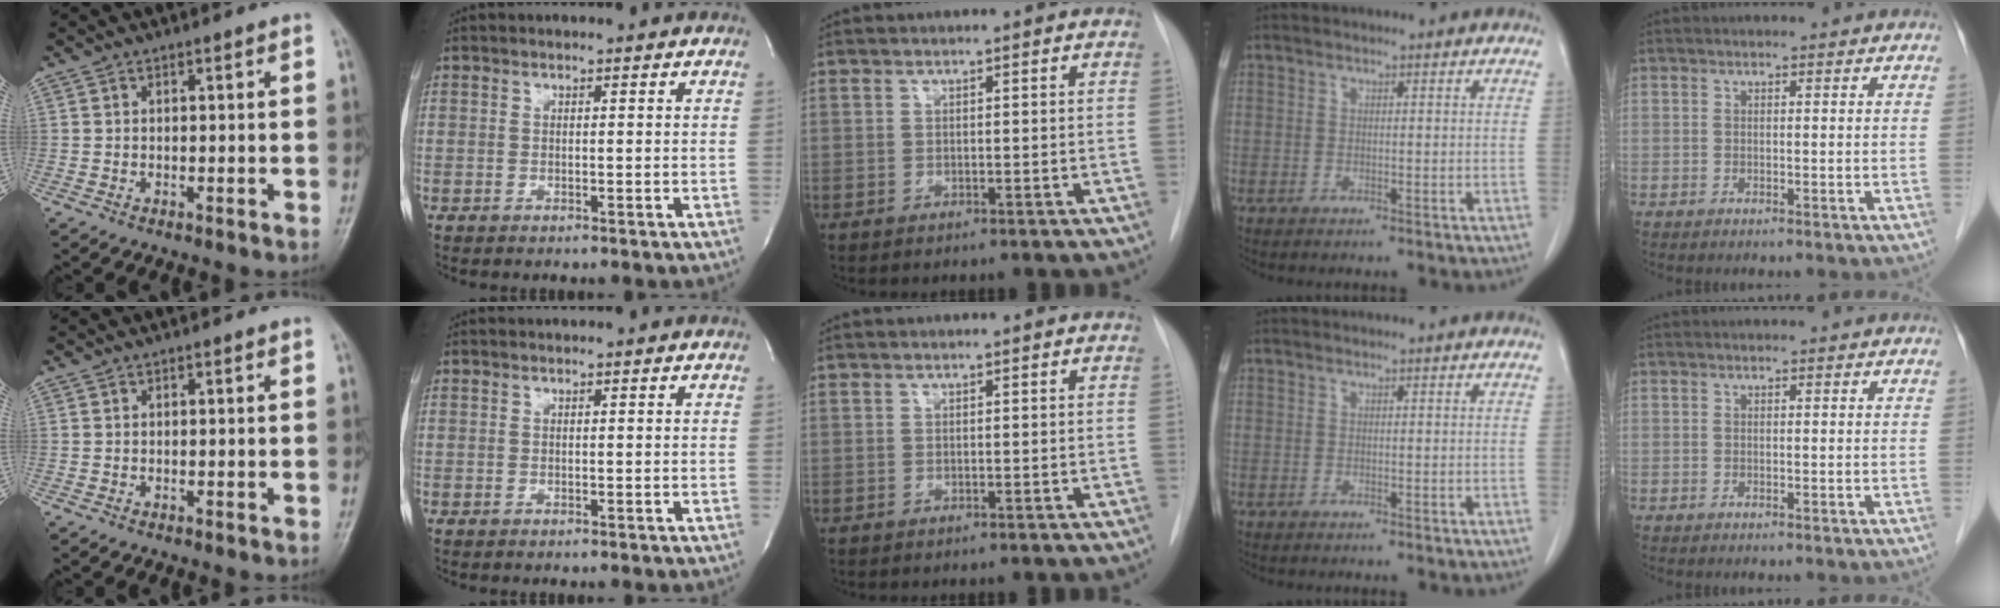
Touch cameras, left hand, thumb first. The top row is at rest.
{}